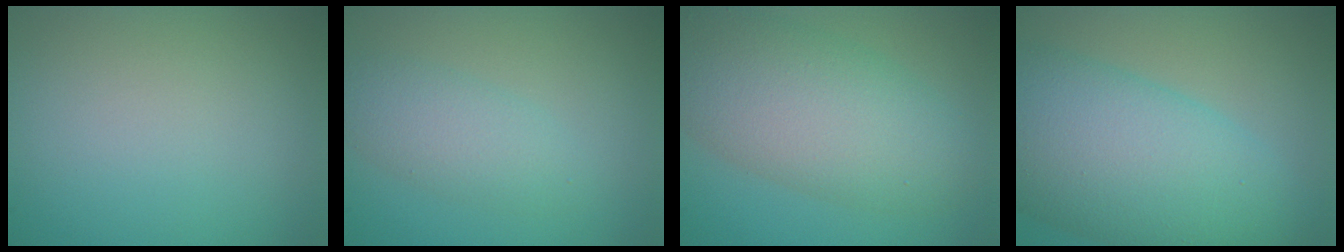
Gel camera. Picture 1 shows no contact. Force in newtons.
{"total": 2.9, "press": 2.9, "slide": 0.1}
{"total": 8.3, "press": 8.2, "slide": 0.7}
{"total": 10.9, "press": 10.9, "slide": 0.2}